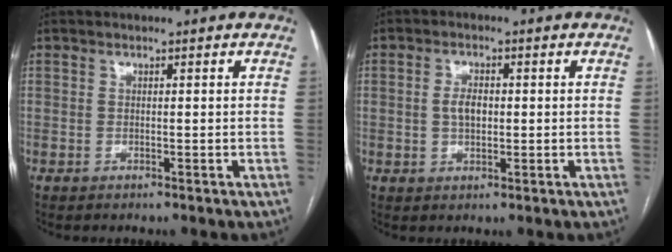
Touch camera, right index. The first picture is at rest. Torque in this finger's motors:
{"motor_torque": [0.10, 0.01, 0.05, 0.02]}